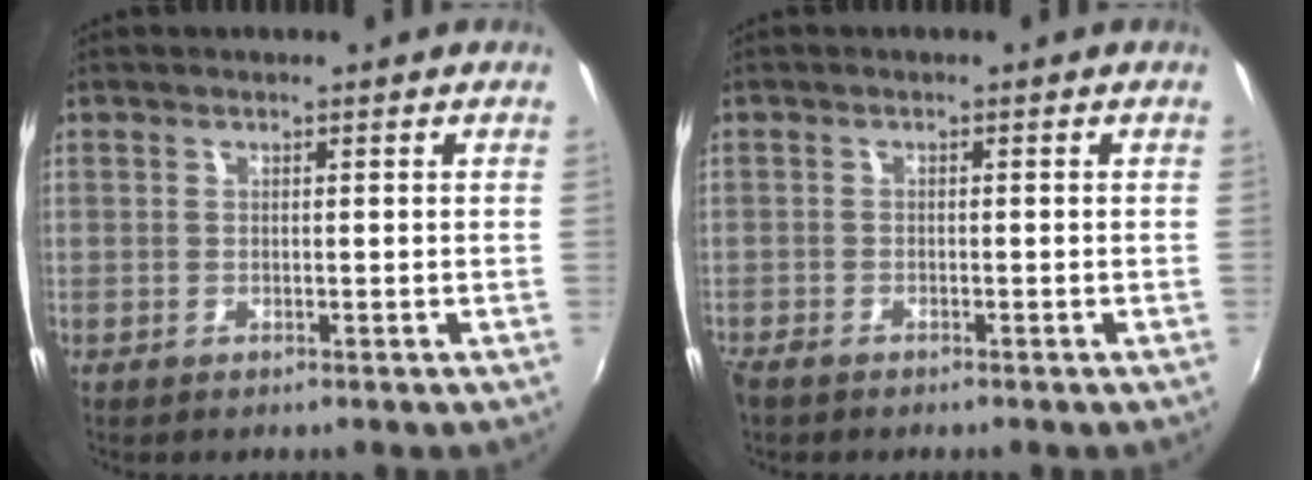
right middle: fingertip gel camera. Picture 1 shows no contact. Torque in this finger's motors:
{"motor_torque": [0.00, -0.05, 0.01, 0.02]}